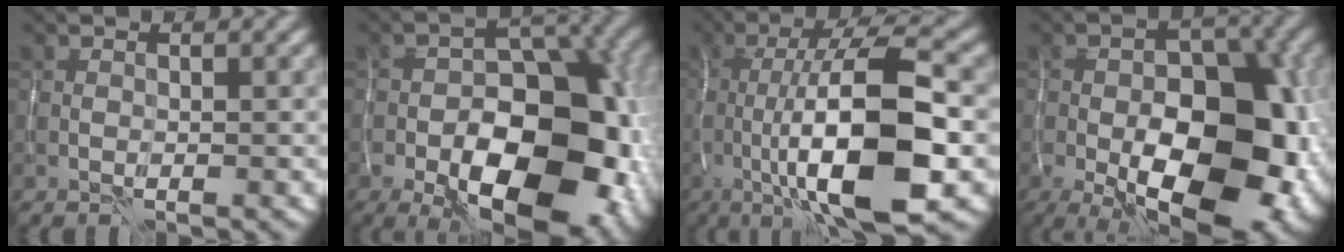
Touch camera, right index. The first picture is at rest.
{"total": 15.2, "force": [-5.2, 8.3, 11.7], "torque": [-0.149, -0.018, -0.079]}
{"total": 12.5, "force": [-2.0, 3.3, 11.9], "torque": [-0.176, 0.004, -0.042]}
{"total": 16.2, "force": [-4.4, 8.5, 13.1], "torque": [-0.175, -0.022, -0.055]}